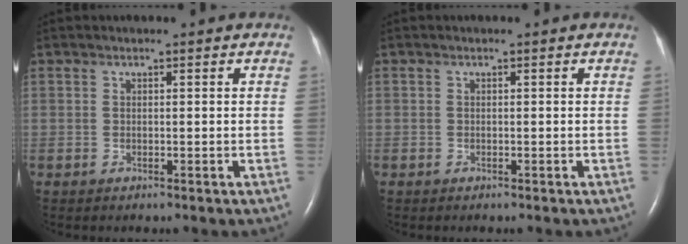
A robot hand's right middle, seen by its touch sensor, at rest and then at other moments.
{"total": 0.0}